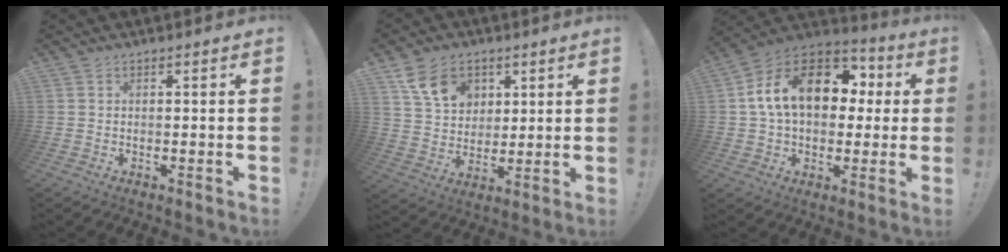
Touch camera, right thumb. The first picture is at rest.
{"total": 12.2, "force": [6.3, 8.9, 5.5], "torque": [-0.086, -0.020, 0.125]}
{"total": 18.9, "force": [4.4, 12.6, 13.3], "torque": [-0.226, 0.005, 0.080]}